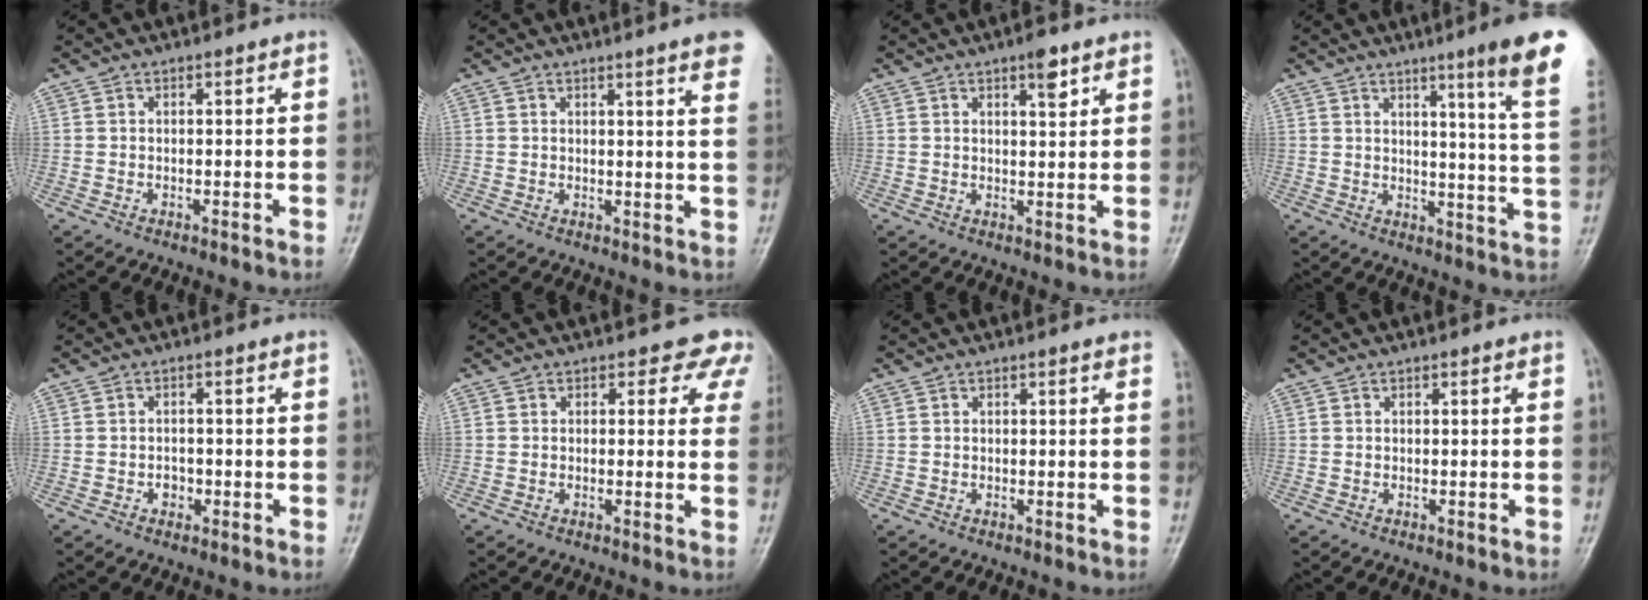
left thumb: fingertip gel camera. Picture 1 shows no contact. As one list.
[{"total": 9.2, "force": [6.1, 0.6, 6.8], "torque": [-0.070, -0.014, 0.056]}, {"total": 3.6, "force": [2.3, 1.3, 2.5], "torque": [-0.024, -0.011, 0.032]}, {"total": 14.3, "force": [8.5, -0.5, 11.5], "torque": [-0.143, -0.059, 0.099]}, {"total": 2.1, "force": [-0.9, 1.7, 0.7], "torque": [0.005, 0.008, -0.016]}, {"total": 5.2, "force": [3.7, 3.3, 1.5], "torque": [0.028, -0.011, 0.017]}, {"total": 1.5, "force": [1.2, 0.3, 0.9], "torque": [-0.007, 0.004, 0.008]}, {"total": 0.0}]